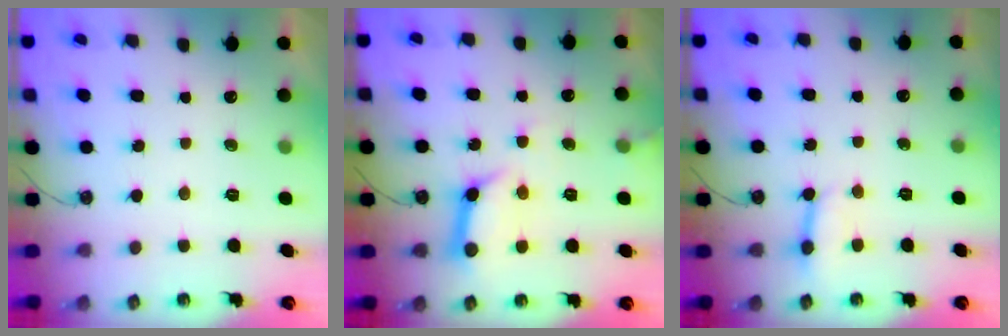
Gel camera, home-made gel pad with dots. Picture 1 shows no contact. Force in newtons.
{"total": 12.2, "press": 12.1, "slide": 1.4}
{"total": 2.8, "press": 2.8, "slide": 0.3}